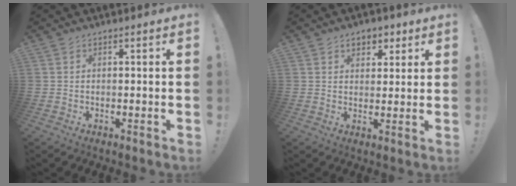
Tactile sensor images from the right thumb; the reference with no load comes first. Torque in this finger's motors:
{"motor_torque": [-0.07, 0.09, -0.05, 0.08, 0.00]}